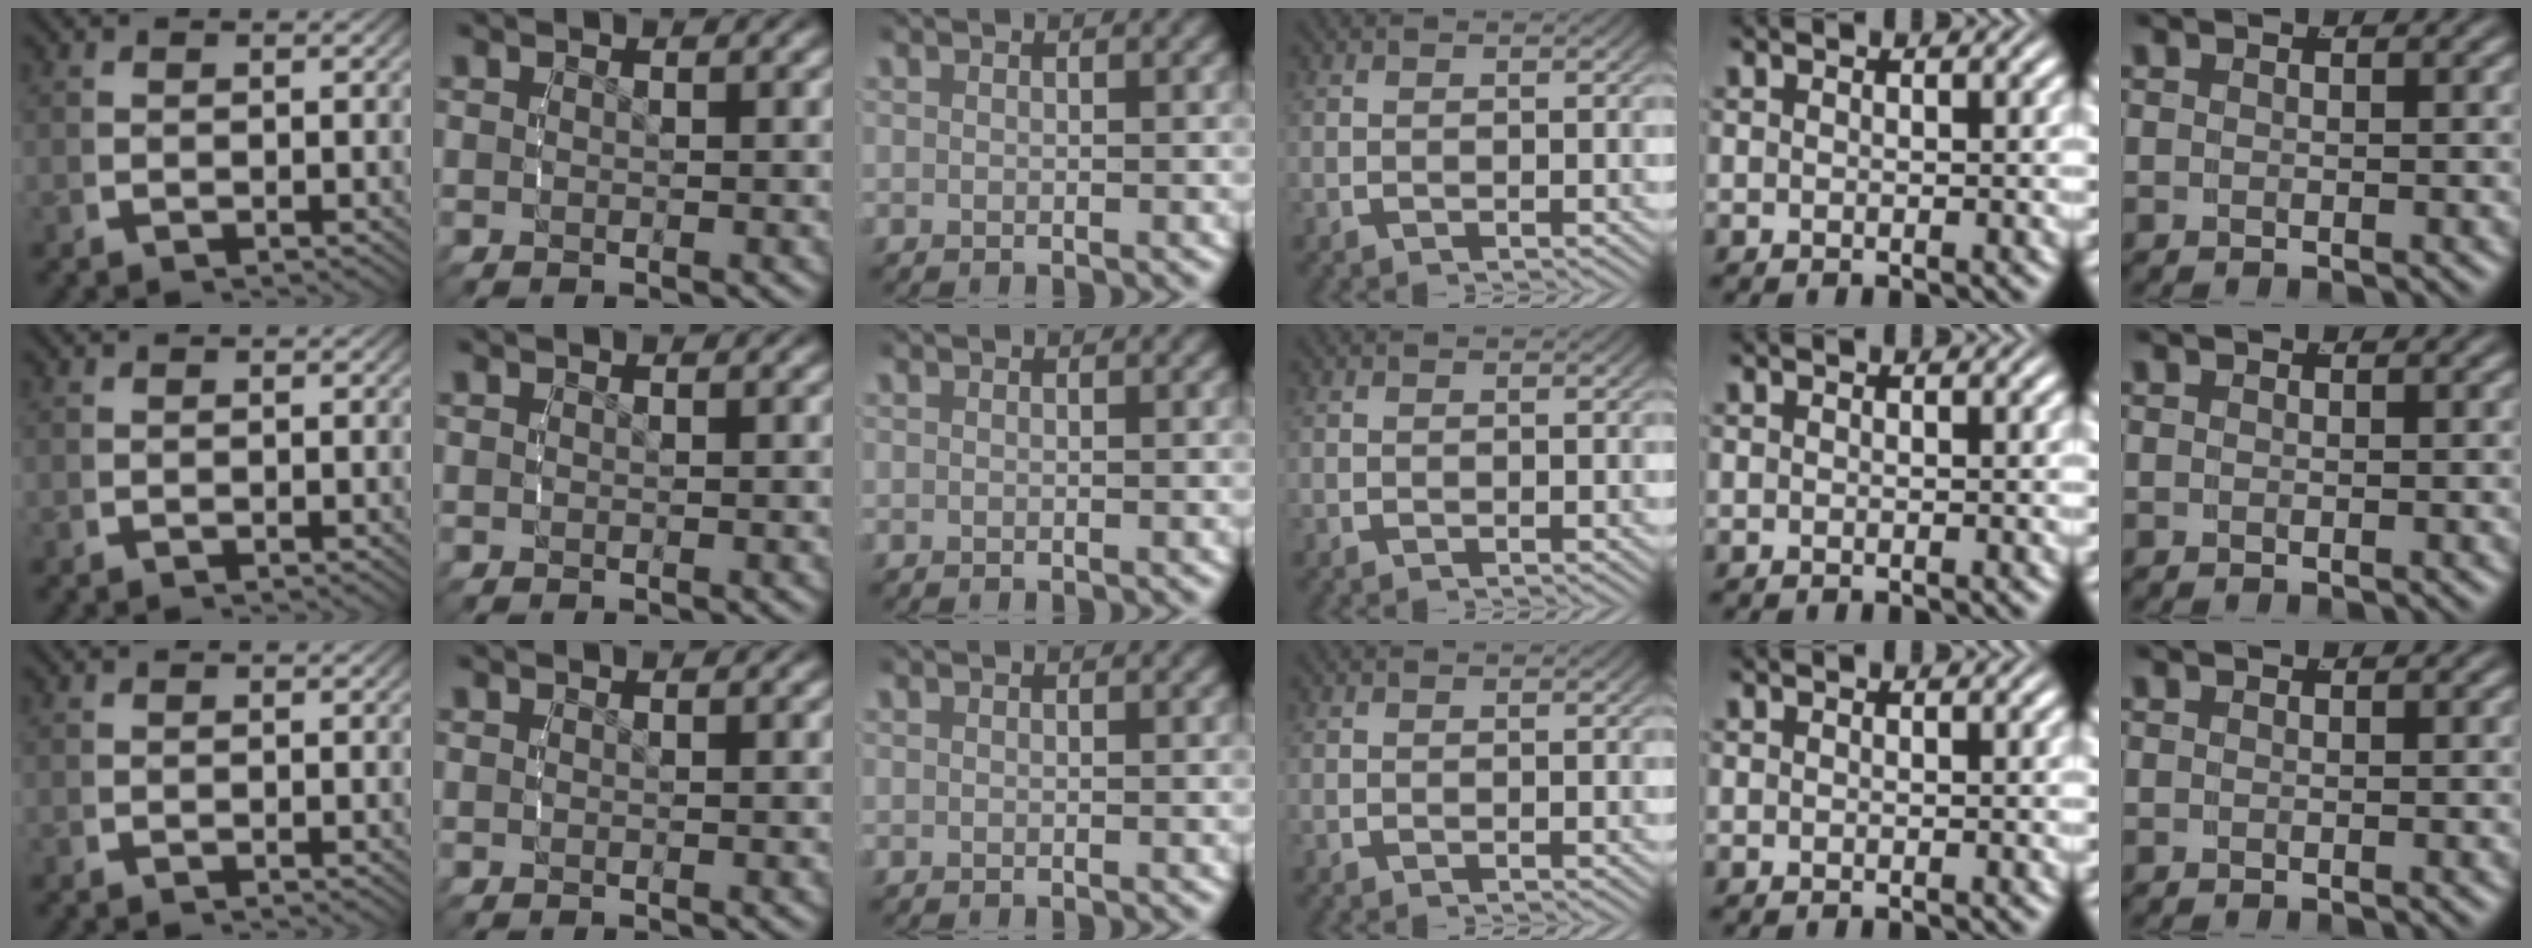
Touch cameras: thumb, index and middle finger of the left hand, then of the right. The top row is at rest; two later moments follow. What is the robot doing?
{"motion": "reach", "object": "pencil case"}